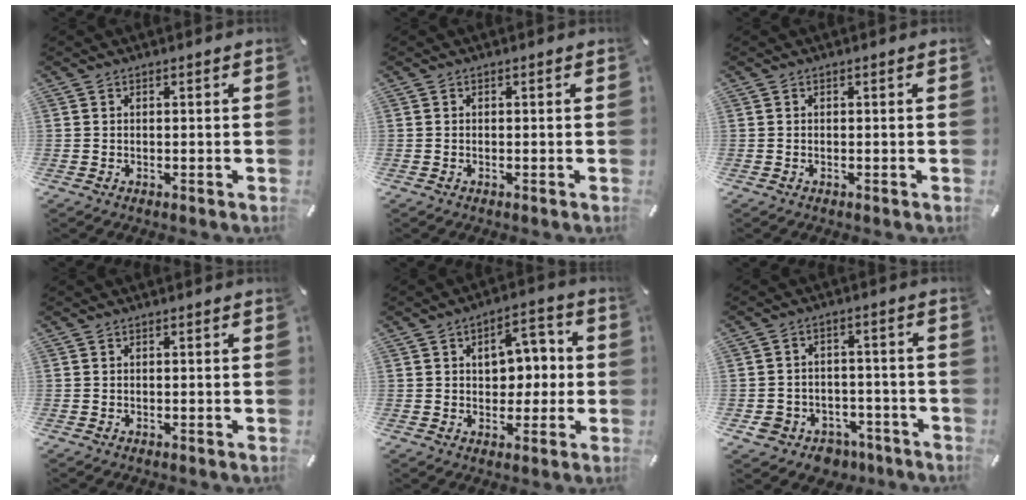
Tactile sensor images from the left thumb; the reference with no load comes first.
{"total": 0.0}
{"total": 0.0}
{"total": 0.0}
{"total": 9.2, "force": [1.0, 6.8, 6.1], "torque": [-0.070, 0.000, 0.009]}
{"total": 6.4, "force": [-3.7, 5.1, 1.3], "torque": [-0.031, 0.026, -0.066]}